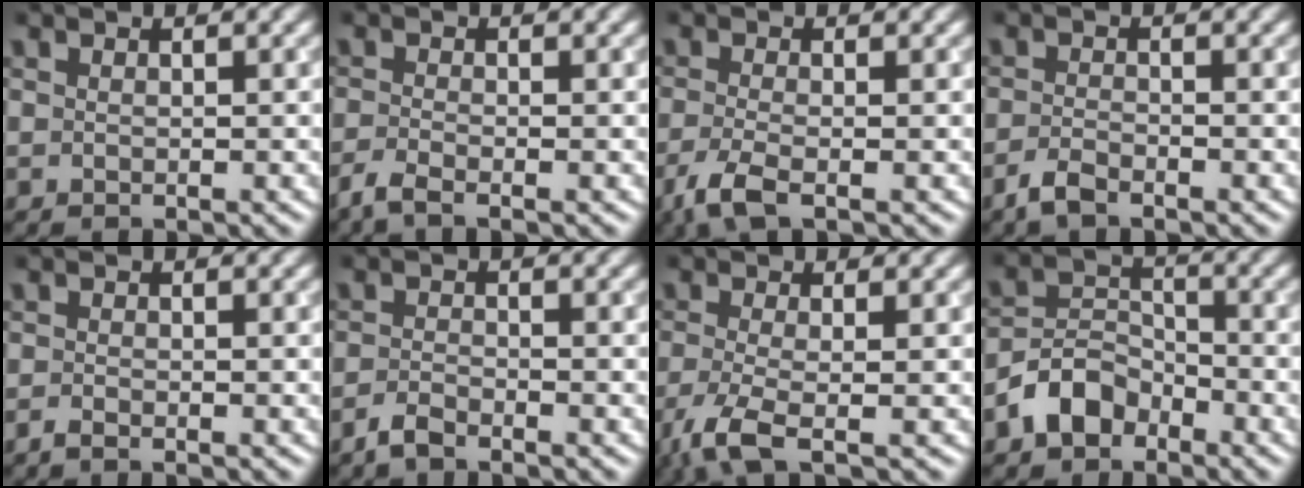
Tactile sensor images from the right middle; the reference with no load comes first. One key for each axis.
{"total": 2.3, "fx": -1.8, "fy": 0.4, "fz": 1.4, "tx": -0.033, "ty": -0.013, "tz": -0.044}
{"total": 3.3, "fx": -1.9, "fy": 0.9, "fz": 2.6, "tx": -0.058, "ty": -0.012, "tz": -0.047}
{"total": 1.9, "fx": -1.6, "fy": 0.4, "fz": 0.8, "tx": -0.026, "ty": -0.004, "tz": -0.038}
{"total": 1.0, "fx": -0.9, "fy": 0.1, "fz": 0.5, "tx": -0.012, "ty": -0.006, "tz": -0.020}
{"total": 1.7, "fx": -1.5, "fy": 0.2, "fz": 0.6, "tx": -0.018, "ty": -0.002, "tz": -0.036}
{"total": 4.3, "fx": -2.2, "fy": 1.1, "fz": 3.5, "tx": -0.078, "ty": -0.013, "tz": -0.054}
{"total": 4.1, "fx": -2.9, "fy": 2.5, "fz": 1.5, "tx": -0.026, "ty": 0.006, "tz": -0.065}